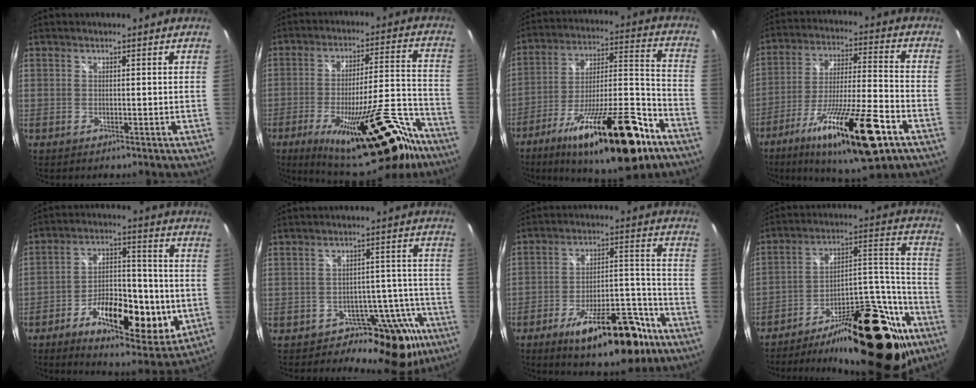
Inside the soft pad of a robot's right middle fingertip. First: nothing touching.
{"total": 26.3, "force": [-17.8, 7.7, 17.7], "torque": [-0.273, -0.013, -0.249]}
{"total": 27.1, "force": [-16.6, 6.9, 20.3], "torque": [-0.328, -0.020, -0.260]}
{"total": 22.0, "force": [-12.0, 3.9, 18.0], "torque": [-0.327, -0.042, -0.202]}
{"total": 18.2, "force": [-5.9, 7.8, 15.4], "torque": [-0.258, -0.004, -0.084]}
{"total": 13.1, "force": [-9.4, 7.9, 4.7], "torque": [-0.034, 0.034, -0.114]}
{"total": 18.7, "force": [-12.2, 6.6, 12.6], "torque": [-0.193, 0.004, -0.172]}
{"total": 29.9, "force": [-19.8, 11.4, 19.2], "torque": [-0.237, 0.045, -0.283]}